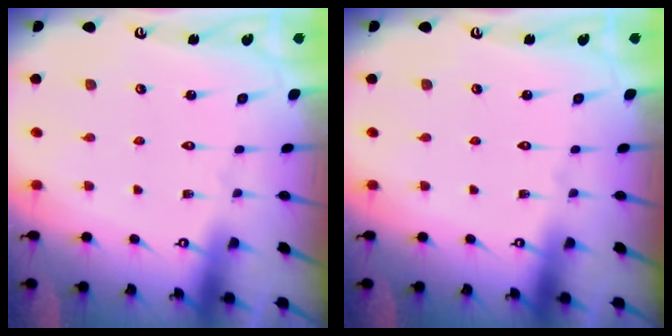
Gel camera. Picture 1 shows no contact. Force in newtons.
{"total": 0.0}